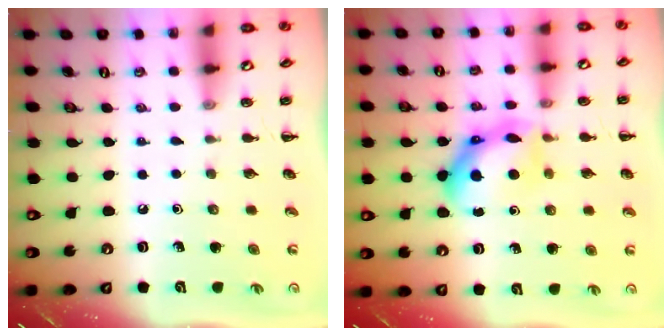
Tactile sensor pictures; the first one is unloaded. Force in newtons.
{"total": 10.7, "press": 10.6, "slide": 0.7}